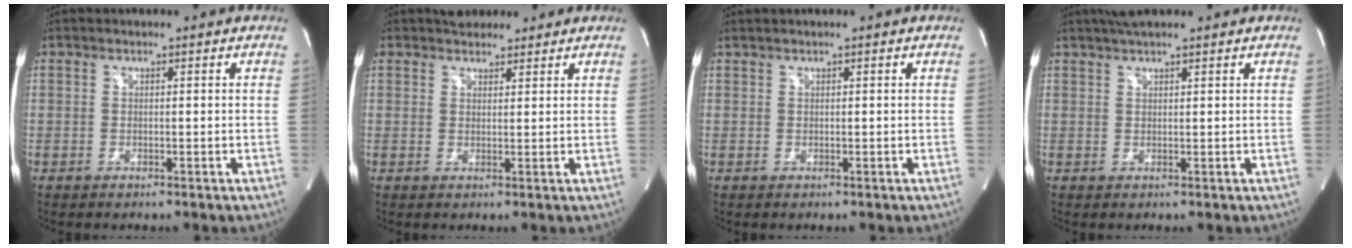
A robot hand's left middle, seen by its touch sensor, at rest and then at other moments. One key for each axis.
{"total": 4.8, "fx": 4.1, "fy": 2.2, "fz": 1.3, "tx": -0.020, "ty": 0.021, "tz": 0.069}
{"total": 0.6, "fx": 0.5, "fy": -0.1, "fz": 0.2, "tx": -0.006, "ty": 0.010, "tz": 0.015}
{"total": 4.6, "fx": 3.8, "fy": 0.4, "fz": 2.5, "tx": -0.046, "ty": 0.026, "tz": 0.066}